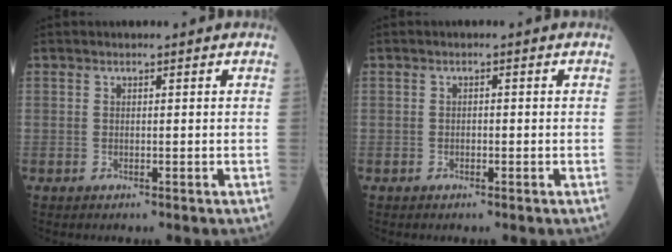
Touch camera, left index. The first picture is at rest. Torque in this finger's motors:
{"motor_torque": [-0.26, 0.01, -0.01, -0.01]}